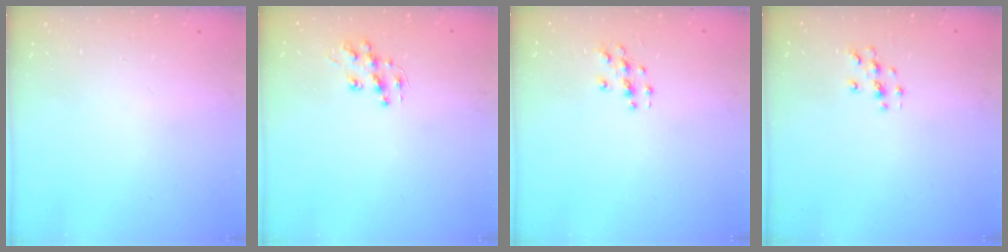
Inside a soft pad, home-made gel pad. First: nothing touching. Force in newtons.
{"total": 9.8, "press": 9.8, "slide": 0.6}
{"total": 3.0, "press": 3.0, "slide": 0.3}
{"total": 3.2, "press": 3.2, "slide": 0.3}